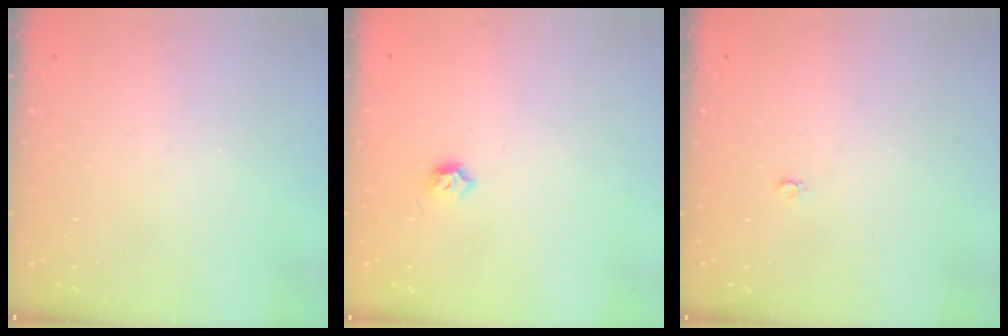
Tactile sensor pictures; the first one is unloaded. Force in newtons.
{"total": 3.7, "press": 3.6, "slide": 0.9}
{"total": 2.2, "press": 2.2, "slide": 0.2}